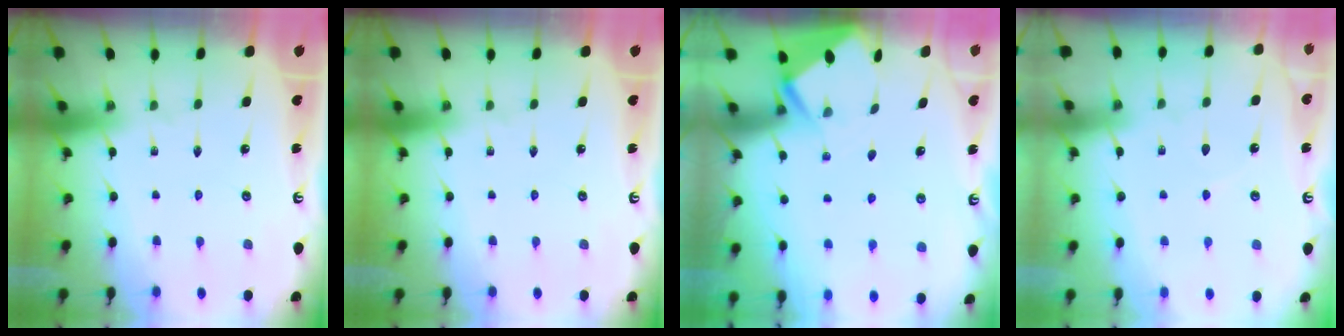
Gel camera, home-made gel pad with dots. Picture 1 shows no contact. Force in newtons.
{"total": 0.0}
{"total": 2.9, "press": 2.8, "slide": 0.4}
{"total": 5.0, "press": 5.0, "slide": 0.6}